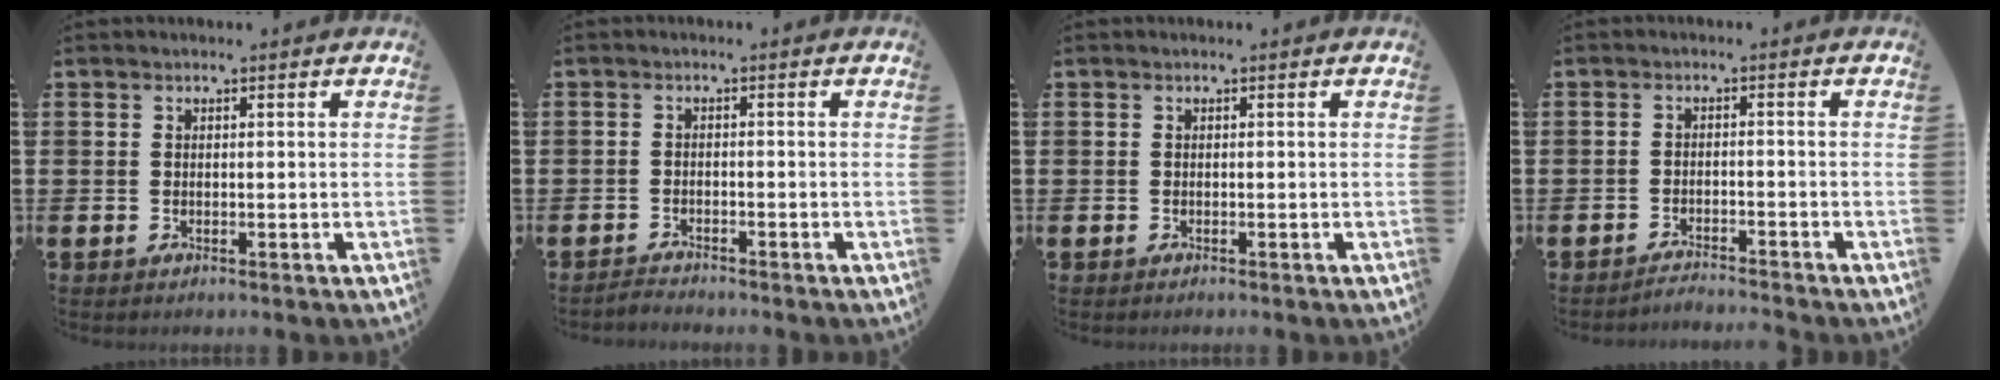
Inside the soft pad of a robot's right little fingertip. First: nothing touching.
{"total": 1.3, "force": [-1.3, 0.0, 0.0], "torque": [-0.004, 0.002, -0.026]}
{"total": 0.0}
{"total": 1.8, "force": [-1.8, -0.2, 0.0], "torque": [-0.003, 0.005, -0.039]}